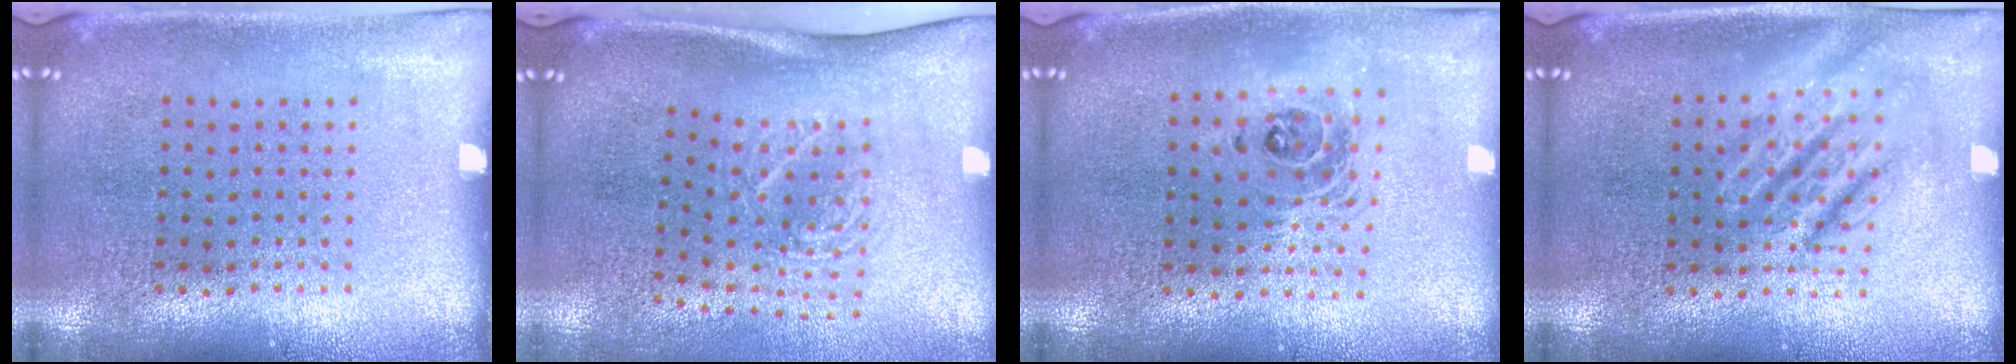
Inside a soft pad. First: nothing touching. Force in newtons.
{"total": 1.8, "press": 1.3, "slide": 1.4}
{"total": 1.4, "press": 1.2, "slide": 0.7}
{"total": 2.4, "press": 2.4, "slide": 0.3}